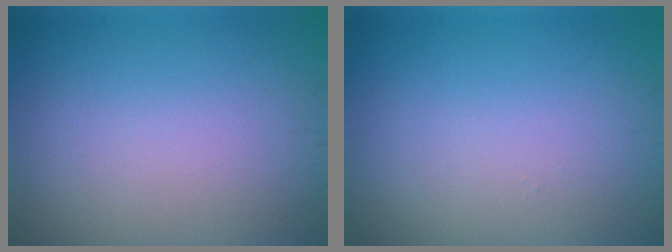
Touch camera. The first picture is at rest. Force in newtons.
{"total": 0.0}